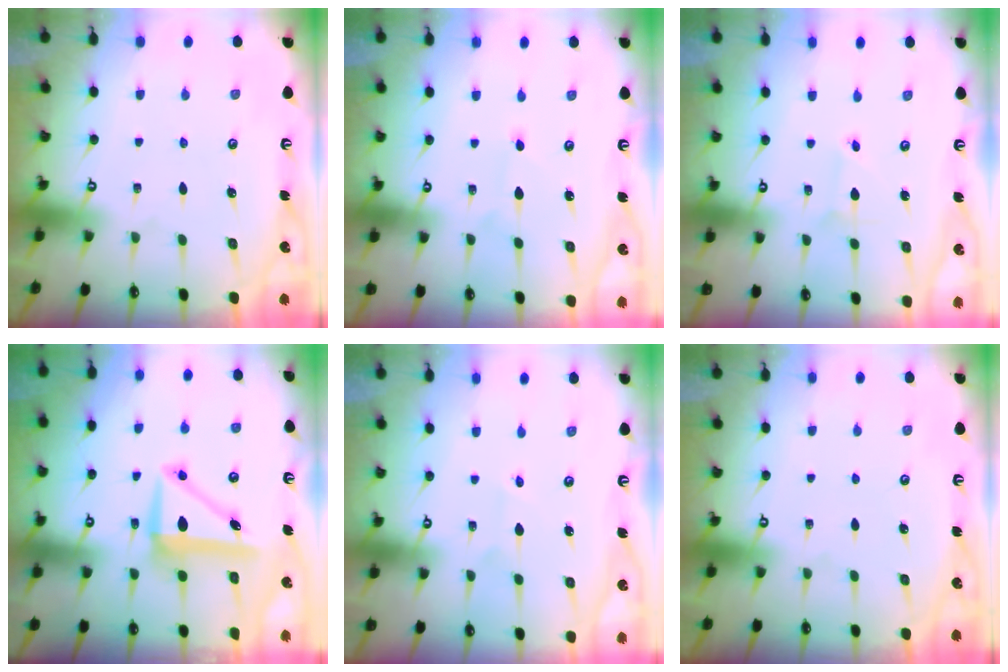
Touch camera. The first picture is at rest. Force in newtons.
{"total": 3.3, "press": 3.3, "slide": 0.4}
{"total": 1.4, "press": 1.4, "slide": 0.1}
{"total": 7.5, "press": 7.3, "slide": 1.8}
{"total": 2.8, "press": 2.8, "slide": 0.3}
{"total": 0.0}